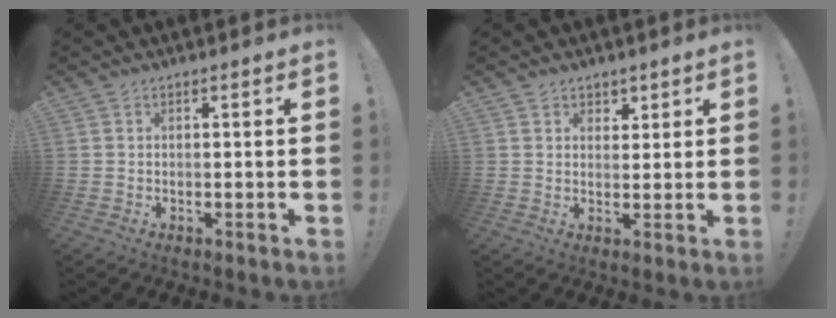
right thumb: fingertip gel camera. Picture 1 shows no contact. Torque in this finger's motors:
{"motor_torque": [-0.46, 0.17, -0.07, 0.05, 0.12]}